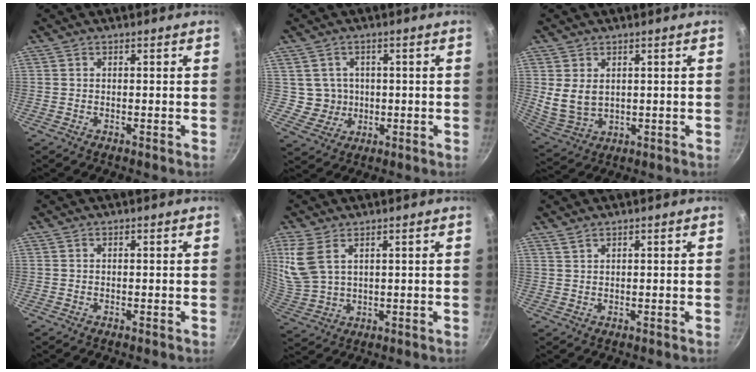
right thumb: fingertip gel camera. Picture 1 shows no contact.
{"total": 4.9, "force": [0.5, 4.8, 0.8], "torque": [0.009, 0.011, 0.016]}
{"total": 6.9, "force": [1.4, 4.8, 4.7], "torque": [-0.083, -0.018, 0.044]}
{"total": 0.0}
{"total": 8.5, "force": [3.7, 4.6, 6.0], "torque": [-0.128, -0.014, 0.087]}
{"total": 1.2, "force": [1.2, 0.2, 0.4], "torque": [-0.008, -0.006, 0.026]}